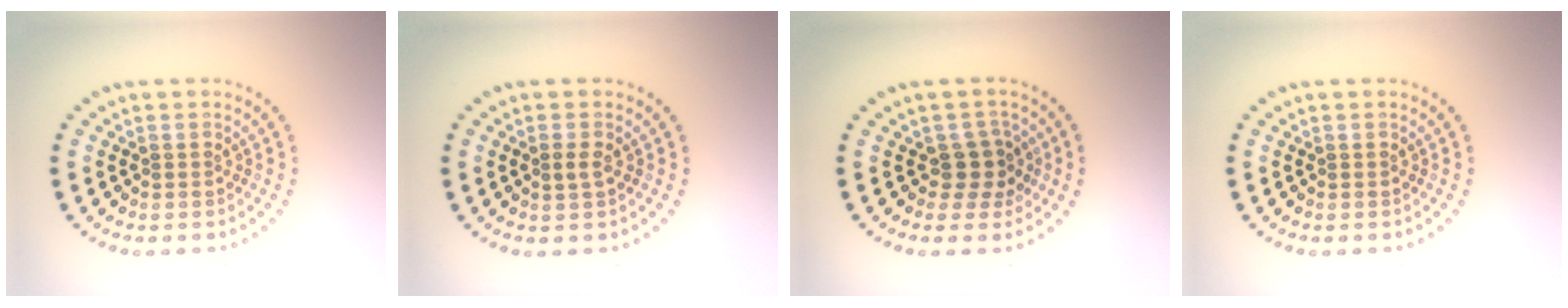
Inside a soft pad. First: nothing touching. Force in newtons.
{"total": 1.1, "press": 1.1, "slide": 0.3}
{"total": 2.3, "press": 1.9, "slide": 1.2}
{"total": 0.0}